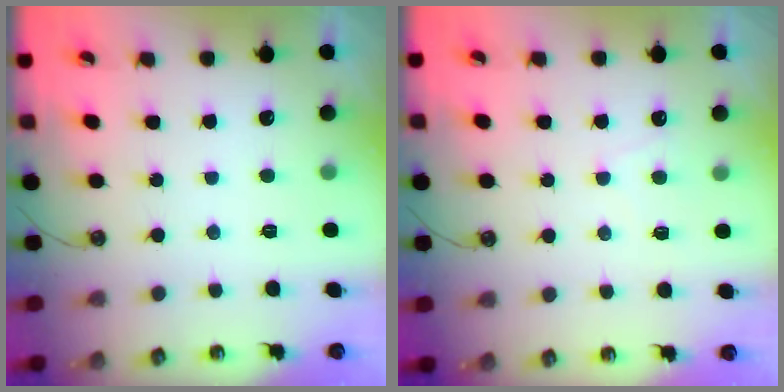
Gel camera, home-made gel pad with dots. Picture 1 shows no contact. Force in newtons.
{"total": 2.2, "press": 2.2, "slide": 0.3}